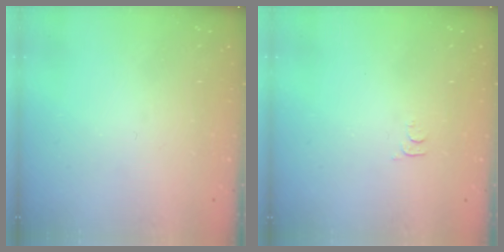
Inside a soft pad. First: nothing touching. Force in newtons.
{"total": 3.4, "press": 3.4, "slide": 0.5}